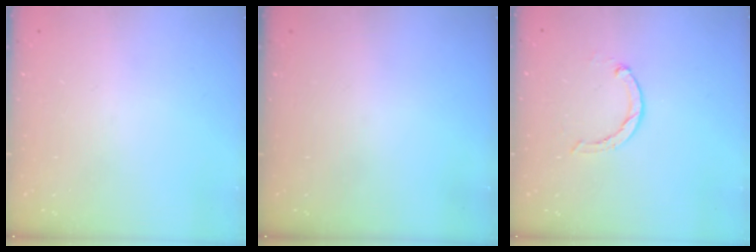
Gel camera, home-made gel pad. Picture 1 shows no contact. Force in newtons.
{"total": 0.0}
{"total": 1.7, "press": 1.6, "slide": 0.3}